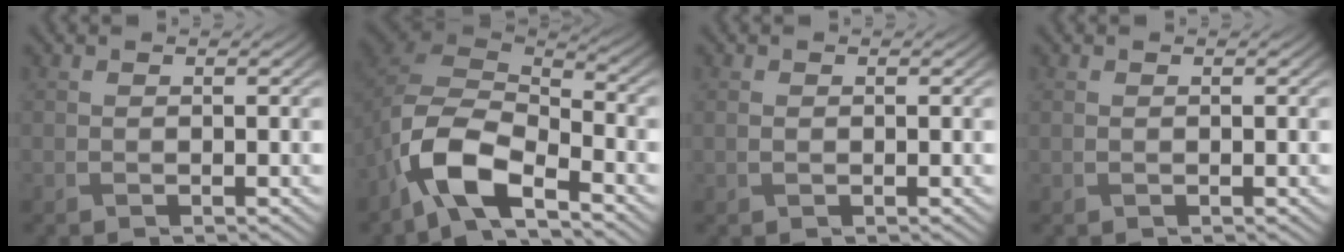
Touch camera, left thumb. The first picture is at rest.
{"total": 10.6, "force": [-6.0, 4.8, 7.2], "torque": [-0.149, -0.012, -0.130]}
{"total": 0.7, "force": [0.0, 0.5, 0.5], "torque": [-0.011, 0.000, 0.000]}
{"total": 0.0}